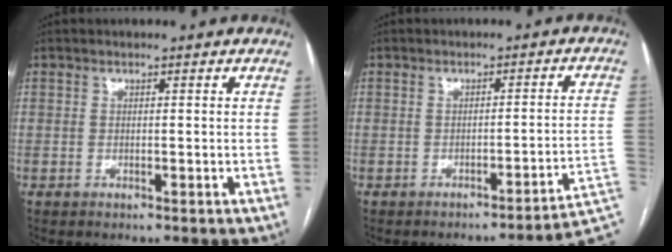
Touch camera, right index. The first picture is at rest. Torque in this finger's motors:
{"motor_torque": [0.60, -1.54, -0.05, -0.04]}